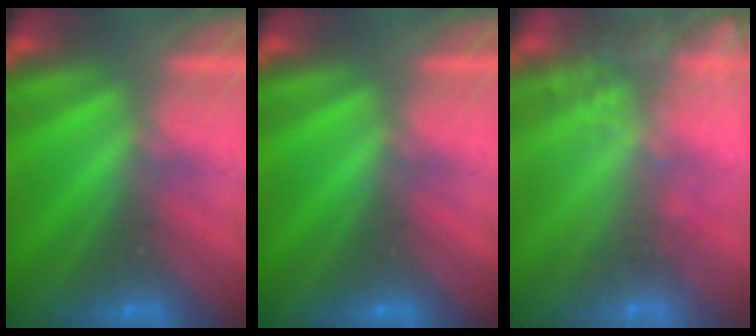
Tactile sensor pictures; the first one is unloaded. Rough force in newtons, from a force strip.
{"total": 0.0}
{"total": 8.5}